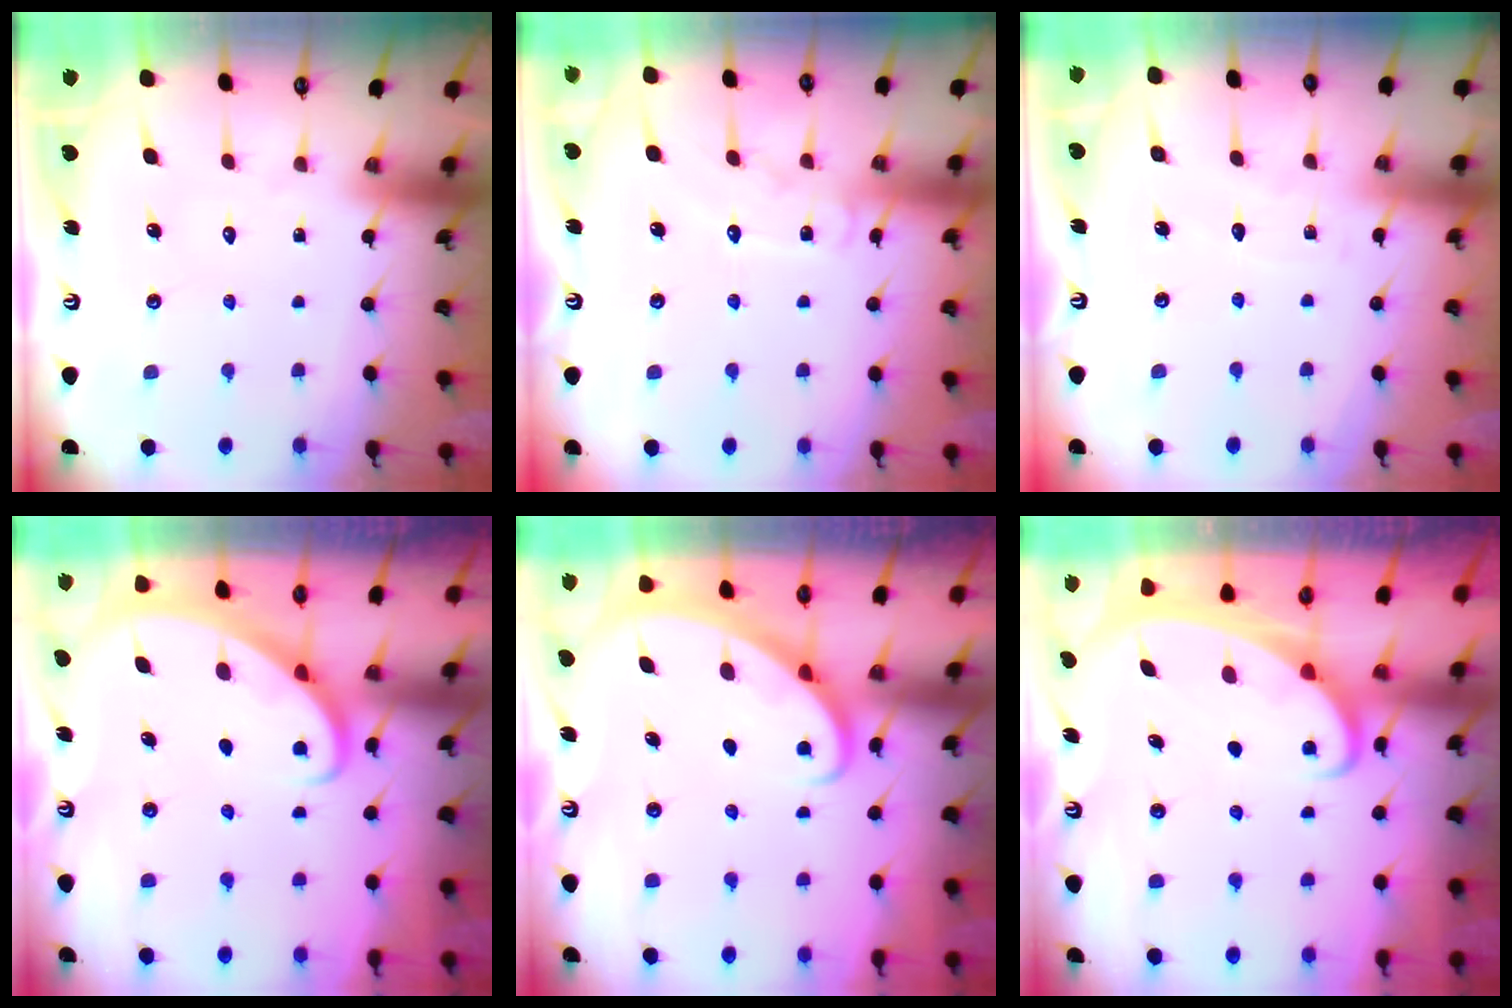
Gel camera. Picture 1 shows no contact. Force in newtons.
{"total": 7.5, "press": 7.5, "slide": 0.6}
{"total": 2.3, "press": 2.3, "slide": 0.3}
{"total": 2.8, "press": 2.8, "slide": 0.2}
{"total": 2.7, "press": 2.7, "slide": 0.2}
{"total": 2.1, "press": 2.1, "slide": 0.3}